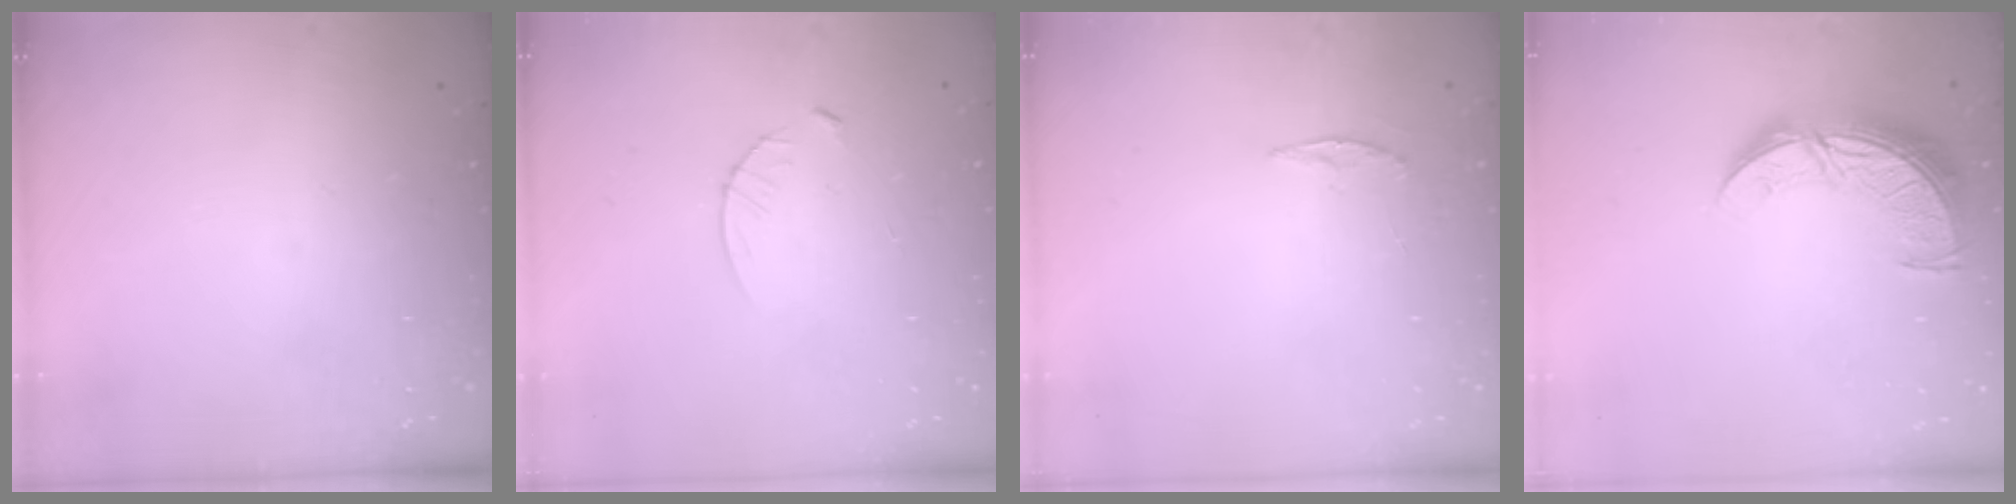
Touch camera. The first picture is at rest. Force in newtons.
{"total": 3.9, "press": 3.8, "slide": 0.4}
{"total": 3.3, "press": 3.3, "slide": 0.4}
{"total": 11.2, "press": 11.2, "slide": 0.9}